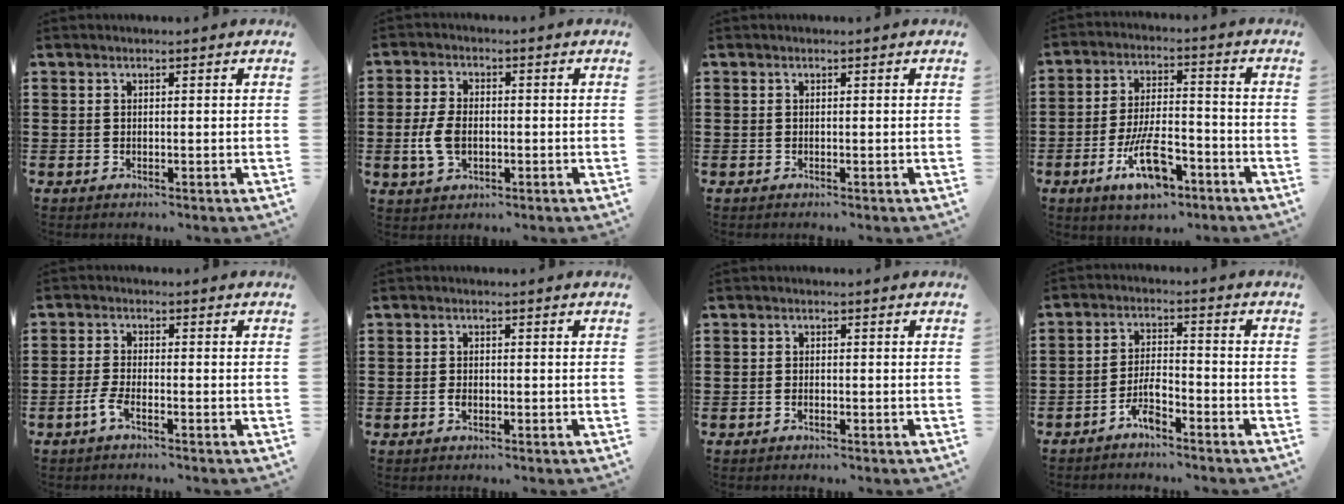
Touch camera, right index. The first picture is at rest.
{"total": 5.1, "force": [-0.9, 3.1, 3.9], "torque": [-0.101, -0.003, -0.023]}
{"total": 0.0}
{"total": 10.3, "force": [-5.0, 4.0, 8.1], "torque": [-0.158, 0.007, -0.089]}
{"total": 2.8, "force": [-1.7, 0.5, 2.2], "torque": [-0.059, -0.006, -0.037]}
{"total": 1.3, "force": [-0.5, 0.8, 0.8], "torque": [-0.017, -0.001, -0.010]}
{"total": 0.8, "force": [-0.6, 0.3, 0.4], "torque": [-0.011, -0.004, -0.011]}
{"total": 4.3, "force": [-3.2, 0.8, 2.7], "torque": [-0.064, 0.003, -0.063]}